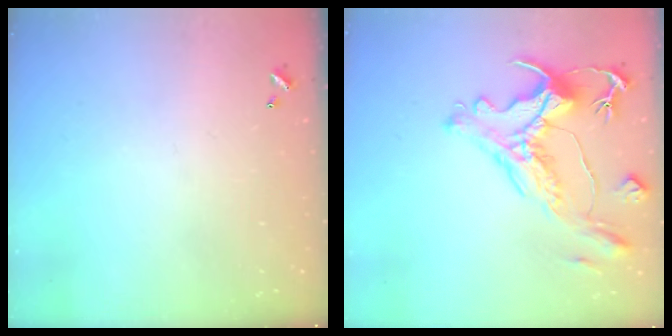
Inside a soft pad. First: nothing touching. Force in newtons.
{"total": 2.8, "press": 2.4, "slide": 1.5}